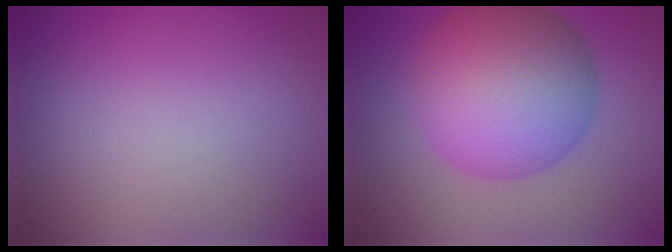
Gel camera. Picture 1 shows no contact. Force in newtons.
{"total": 11.5, "press": 11.5, "slide": 0.1}